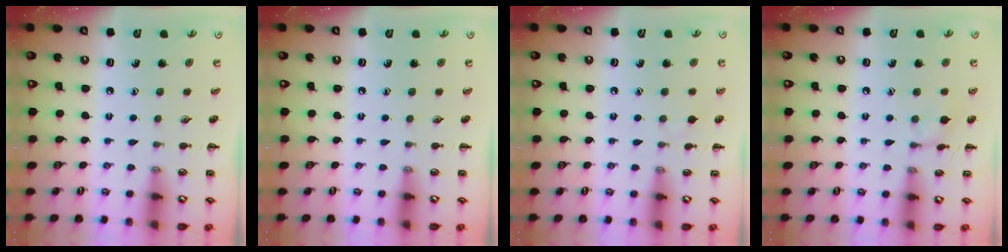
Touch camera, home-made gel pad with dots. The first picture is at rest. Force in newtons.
{"total": 0.0}
{"total": 4.0, "press": 3.7, "slide": 1.6}
{"total": 7.7, "press": 7.4, "slide": 1.9}